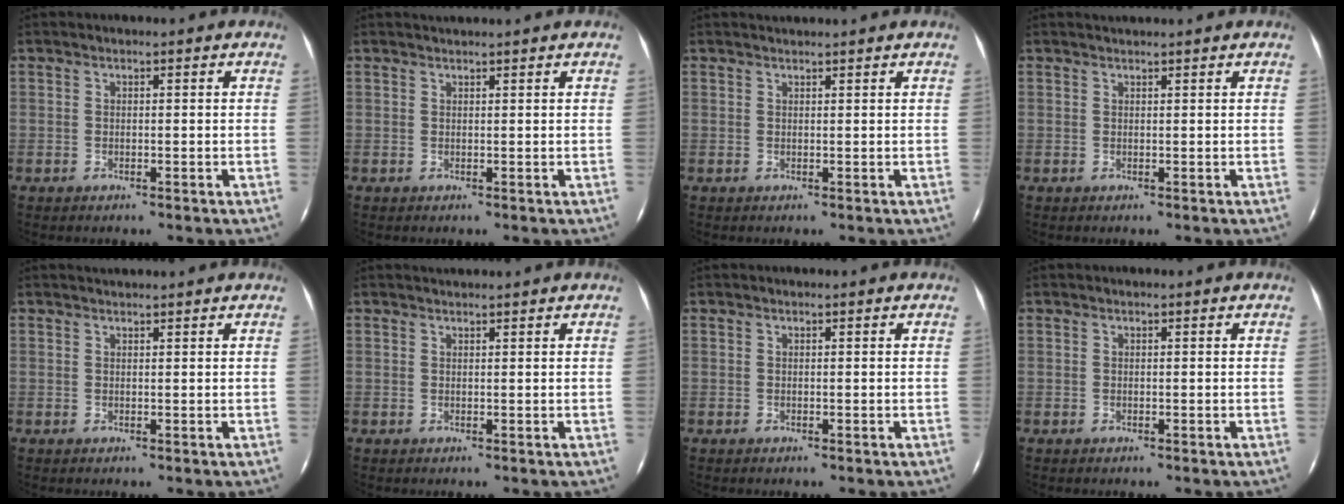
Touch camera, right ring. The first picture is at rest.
{"total": 1.3, "force": [1.2, -0.3, 0.3], "torque": [-0.013, -0.002, 0.018]}
{"total": 1.1, "force": [1.1, -0.2, 0.2], "torque": [-0.010, -0.001, 0.017]}
{"total": 1.0, "force": [1.0, -0.2, 0.2], "torque": [-0.011, -0.003, 0.015]}
{"total": 1.4, "force": [1.4, -0.1, 0.2], "torque": [-0.011, 0.000, 0.019]}
{"total": 1.1, "force": [1.0, -0.2, 0.1], "torque": [-0.009, -0.002, 0.017]}
{"total": 0.0}
{"total": 0.0}